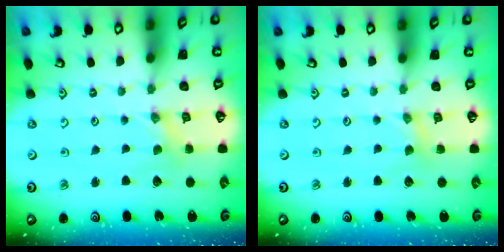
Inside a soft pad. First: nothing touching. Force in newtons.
{"total": 1.4, "press": 1.4, "slide": 0.2}